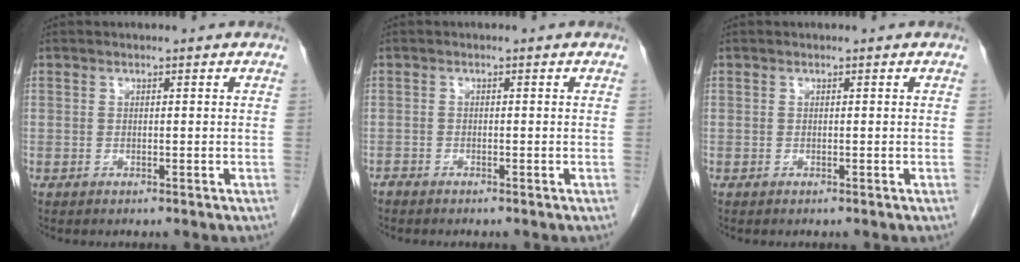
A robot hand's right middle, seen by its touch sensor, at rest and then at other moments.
{"total": 0.9, "force": [-0.8, 0.2, 0.1], "torque": [-0.007, -0.001, -0.018]}
{"total": 0.0}